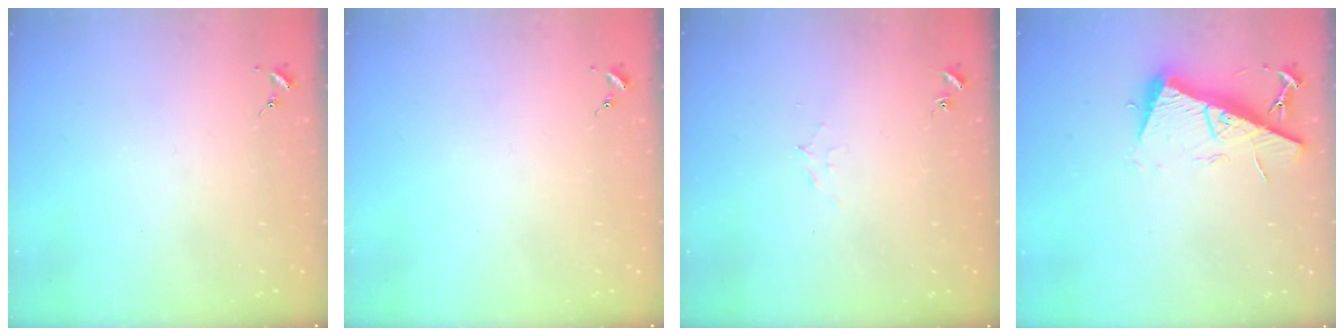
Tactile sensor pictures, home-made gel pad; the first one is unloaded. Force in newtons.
{"total": 0.0}
{"total": 5.8, "press": 5.8, "slide": 0.6}
{"total": 13.5, "press": 13.4, "slide": 1.4}